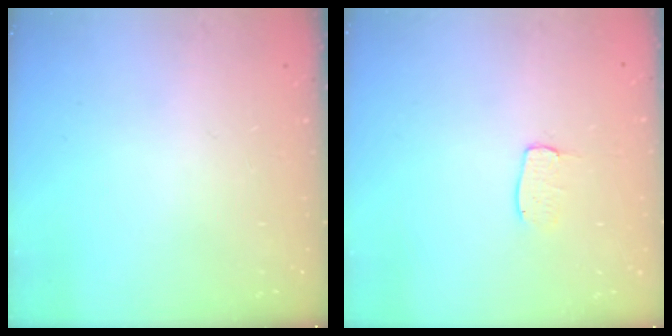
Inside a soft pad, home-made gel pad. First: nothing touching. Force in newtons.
{"total": 4.5, "press": 4.5, "slide": 0.3}